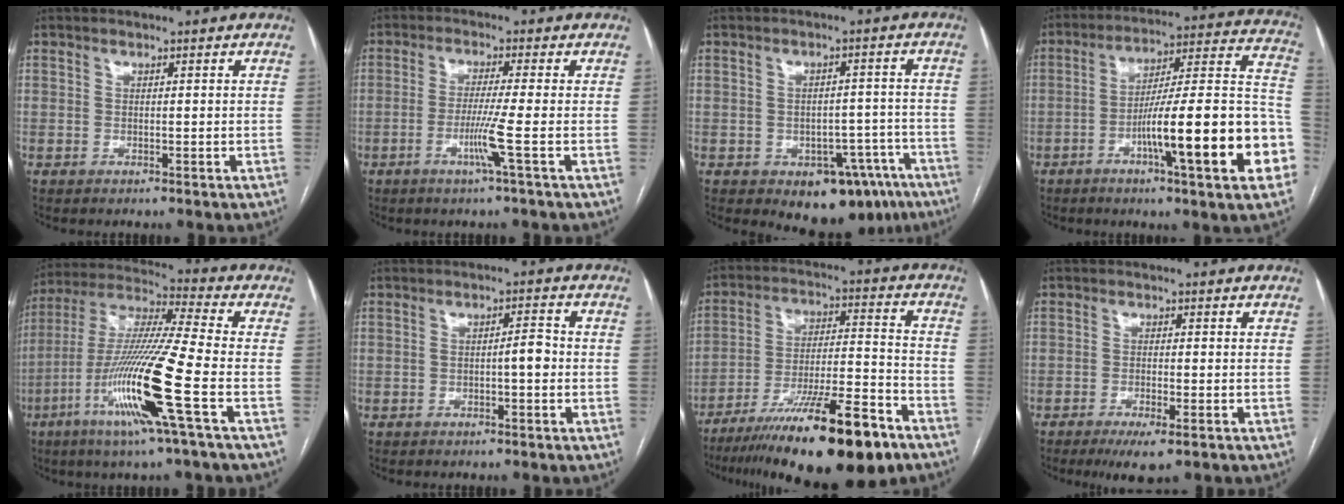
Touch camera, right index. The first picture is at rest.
{"total": 5.0, "force": [-1.8, -1.5, 4.4], "torque": [-0.086, -0.012, -0.038]}
{"total": 10.6, "force": [-6.7, 6.2, 5.5], "torque": [-0.027, 0.029, -0.082]}
{"total": 22.4, "force": [-7.6, 1.7, 21.0], "torque": [-0.236, 0.018, -0.111]}
{"total": 17.7, "force": [-6.5, -1.0, 16.5], "torque": [-0.335, -0.021, -0.131]}
{"total": 2.9, "force": [-0.6, 0.6, 2.7], "torque": [-0.036, 0.006, -0.012]}
{"total": 21.7, "force": [-15.0, 2.6, 15.5], "torque": [-0.218, -0.014, -0.247]}
{"total": 4.9, "force": [-3.0, 0.8, 3.8], "torque": [-0.065, -0.011, -0.046]}